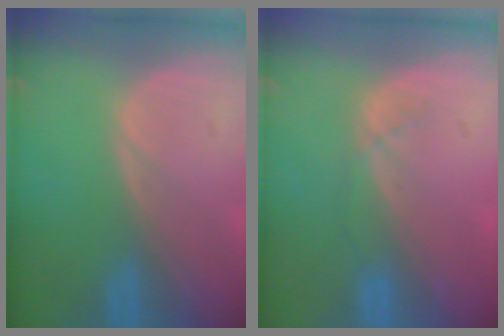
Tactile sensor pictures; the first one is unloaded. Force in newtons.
{"total": 2.1, "press": 1.9, "slide": 0.9}